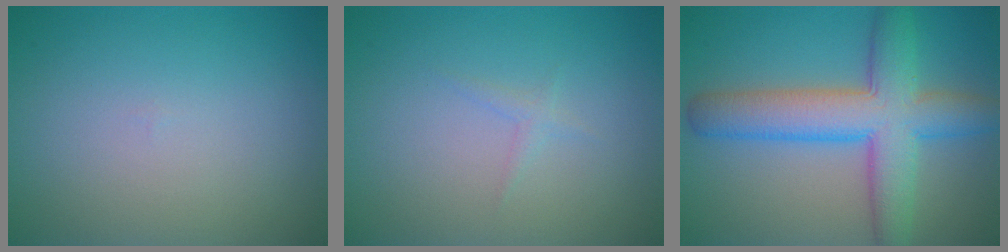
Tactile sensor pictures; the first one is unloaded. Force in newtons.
{"total": 0.7, "press": 0.7, "slide": 0.0}
{"total": 8.1, "press": 8.1, "slide": 0.1}